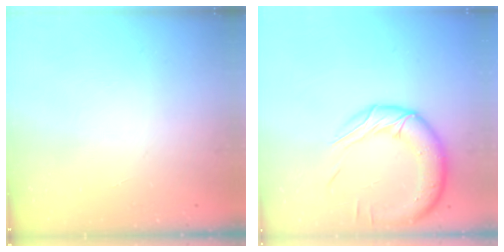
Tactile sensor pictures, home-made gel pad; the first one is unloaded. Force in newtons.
{"total": 17.0, "press": 16.8, "slide": 2.6}